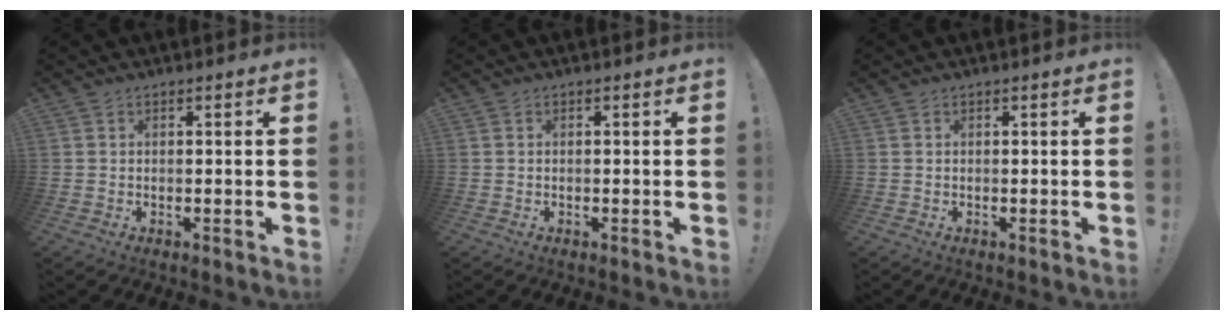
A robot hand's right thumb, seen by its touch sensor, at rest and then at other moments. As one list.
[{"total": 0.0}, {"total": 0.0}]